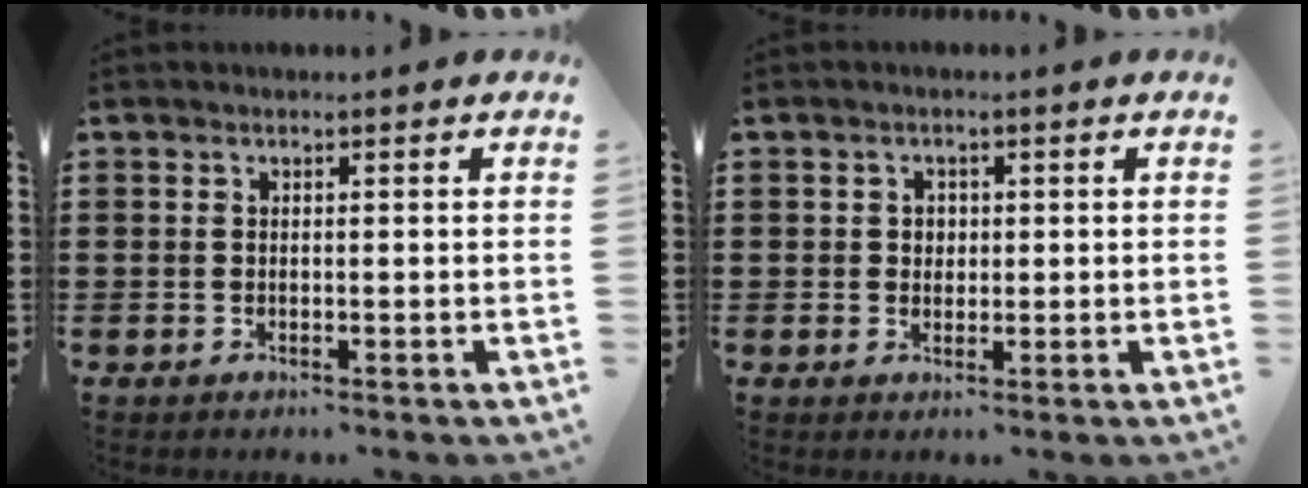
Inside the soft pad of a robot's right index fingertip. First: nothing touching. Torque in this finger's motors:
{"motor_torque": [0.32, 0.15, 0.16, 0.03]}